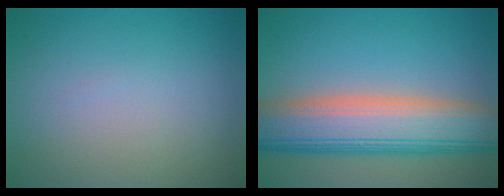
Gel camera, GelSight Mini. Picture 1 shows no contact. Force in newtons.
{"total": 10.6, "press": 10.5, "slide": 0.6}